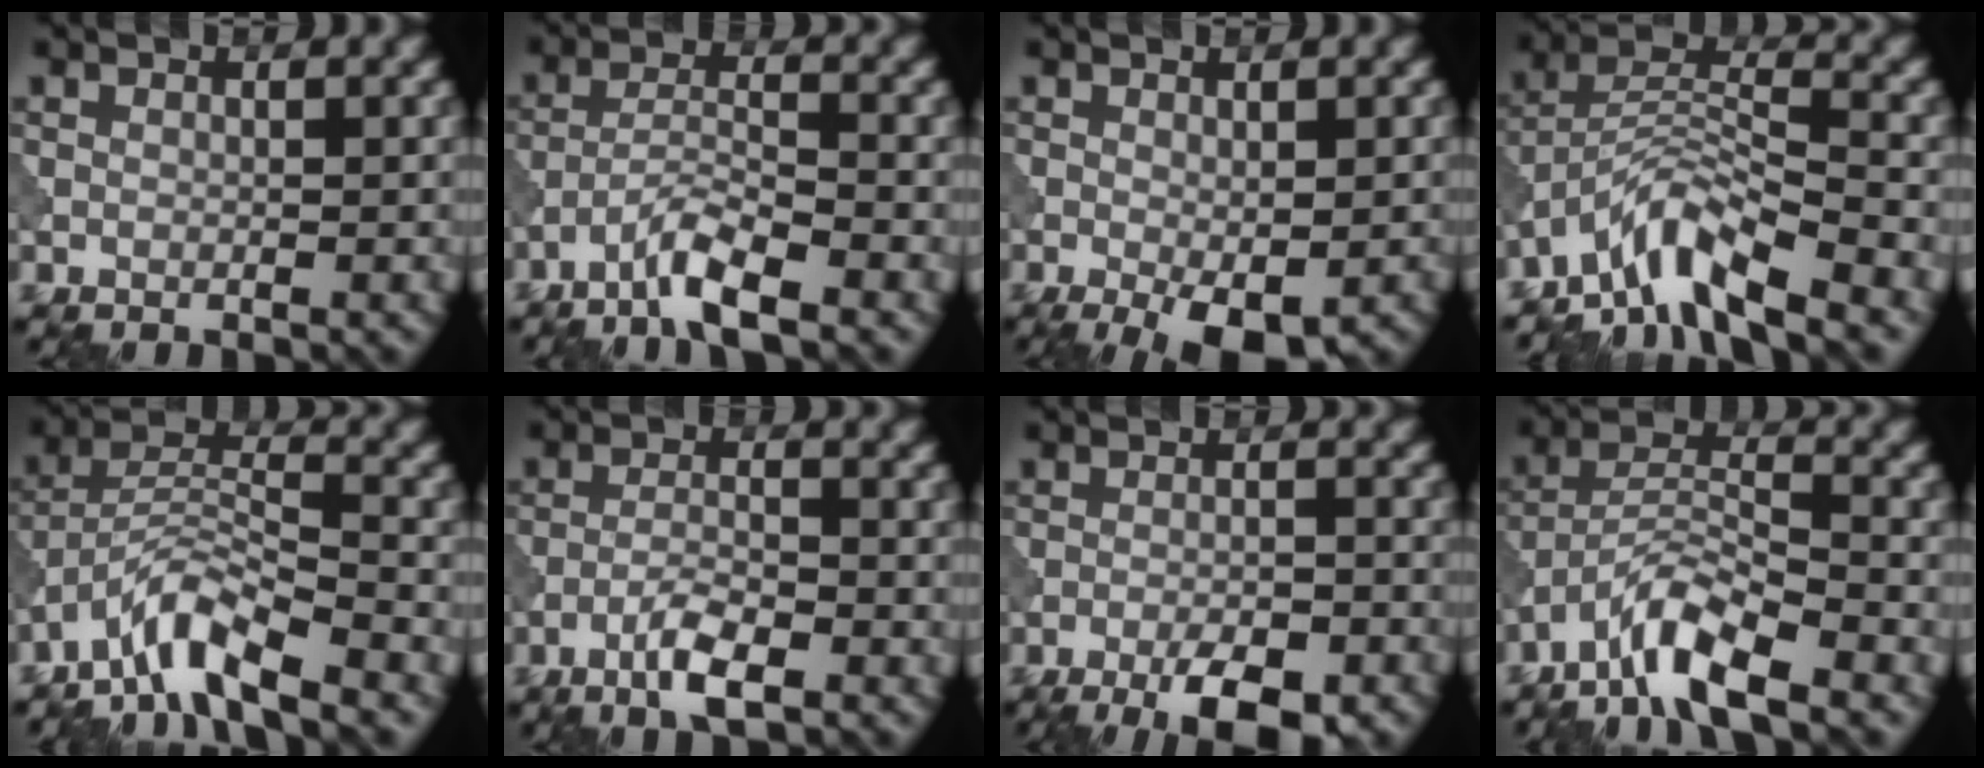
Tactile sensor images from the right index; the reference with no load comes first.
{"total": 3.8, "force": [-2.7, 0.4, 2.6], "torque": [-0.051, 0.008, -0.063]}
{"total": 4.5, "force": [-1.7, 1.7, 3.8], "torque": [-0.058, -0.010, -0.022]}
{"total": 6.4, "force": [-5.1, 1.3, 3.7], "torque": [-0.064, 0.008, -0.106]}
{"total": 5.8, "force": [-4.4, 1.0, 3.5], "torque": [-0.063, 0.008, -0.093]}
{"total": 3.5, "force": [-2.1, 0.7, 2.7], "torque": [-0.058, 0.005, -0.046]}
{"total": 5.9, "force": [-3.8, 1.5, 4.2], "torque": [-0.068, -0.006, -0.058]}
{"total": 6.1, "force": [-4.3, 1.3, 4.1], "torque": [-0.076, 0.006, -0.091]}